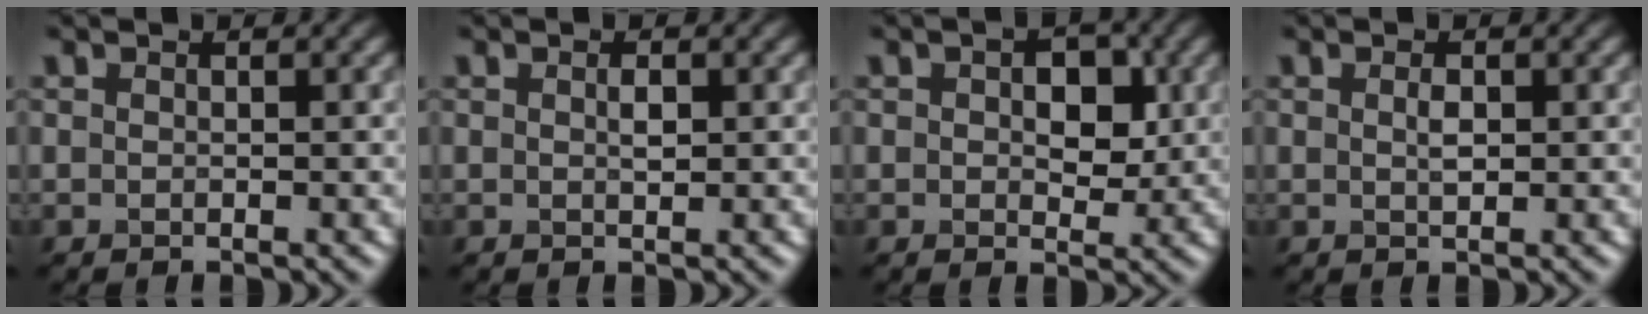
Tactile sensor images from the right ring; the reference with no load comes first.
{"total": 0.9, "force": [0.2, 0.4, 0.8], "torque": [-0.016, 0.001, 0.004]}
{"total": 4.2, "force": [0.7, 2.5, 3.3], "torque": [-0.042, -0.001, 0.006]}
{"total": 1.1, "force": [0.2, 0.5, 1.0], "torque": [-0.022, 0.000, 0.004]}